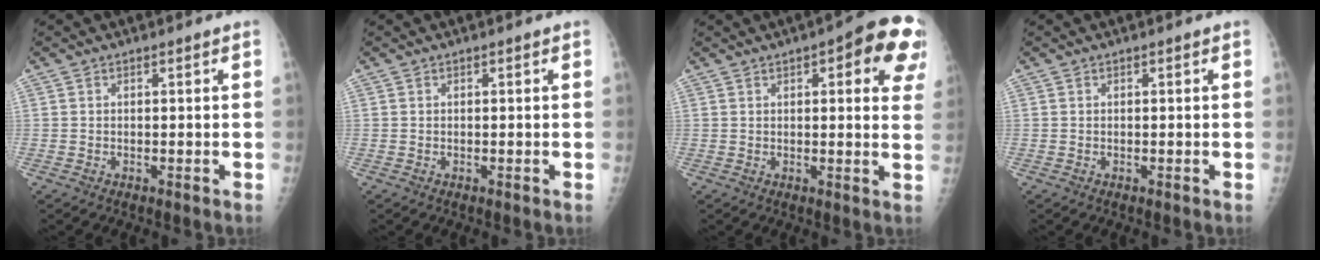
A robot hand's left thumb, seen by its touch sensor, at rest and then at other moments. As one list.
[{"total": 0.0}, {"total": 14.0, "force": [6.3, 4.7, 11.6], "torque": [-0.102, -0.014, 0.062]}, {"total": 0.0}]